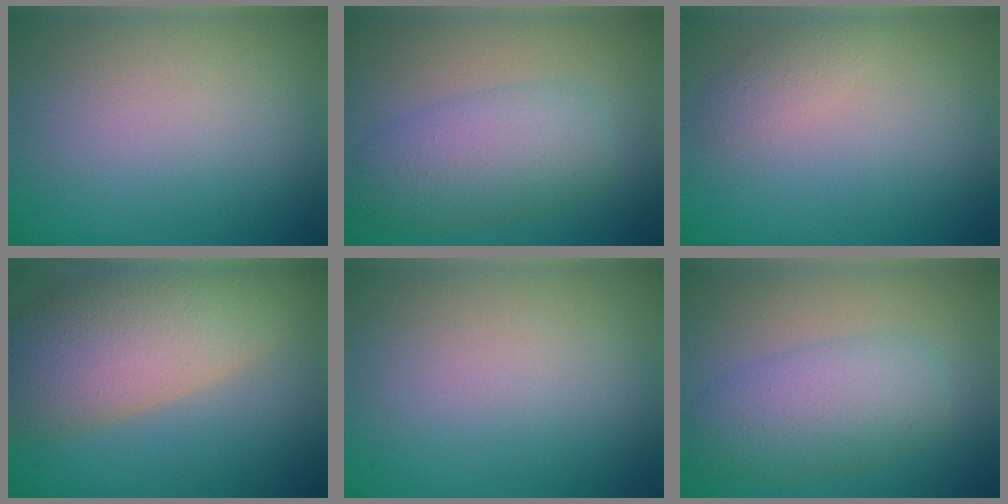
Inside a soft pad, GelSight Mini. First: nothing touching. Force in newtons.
{"total": 5.7, "press": 5.7, "slide": 0.3}
{"total": 1.4, "press": 1.4, "slide": 0.1}
{"total": 9.9, "press": 9.9, "slide": 1.0}
{"total": 0.0}
{"total": 5.7, "press": 5.7, "slide": 0.3}